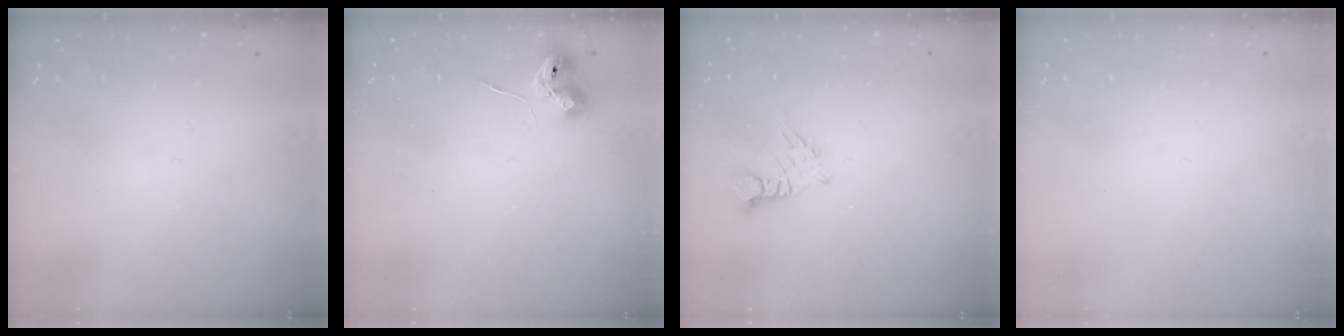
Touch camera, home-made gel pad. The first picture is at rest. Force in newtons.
{"total": 7.4, "press": 7.4, "slide": 0.7}
{"total": 2.3, "press": 2.3, "slide": 0.3}
{"total": 0.0}